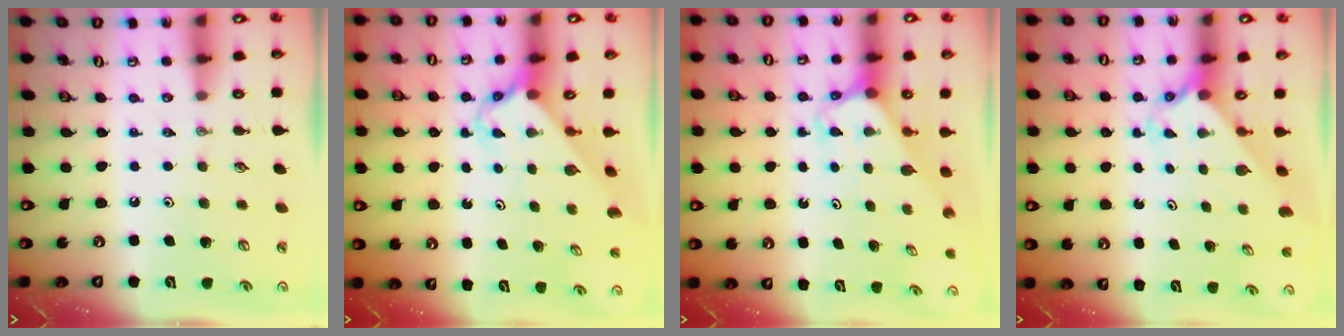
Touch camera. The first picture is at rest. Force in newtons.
{"total": 2.5, "press": 2.5, "slide": 0.2}
{"total": 2.6, "press": 2.6, "slide": 0.2}
{"total": 2.3, "press": 2.3, "slide": 0.2}